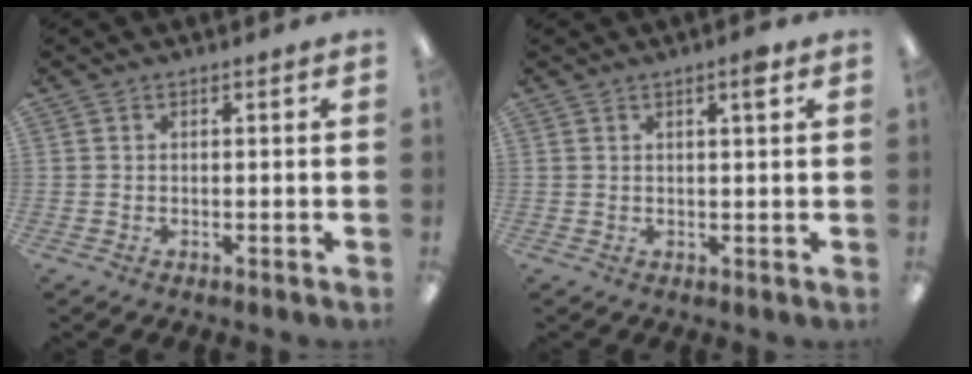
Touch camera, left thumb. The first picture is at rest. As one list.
[{"total": 3.0, "force": [1.7, 0.5, 2.4], "torque": [-0.034, -0.004, 0.024]}]